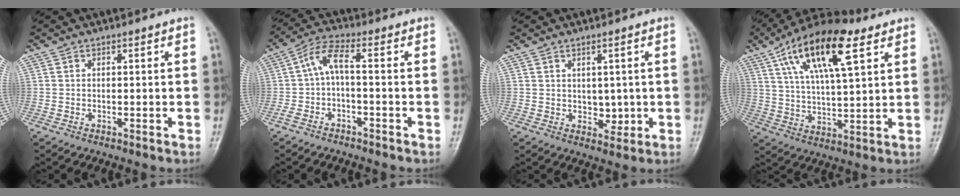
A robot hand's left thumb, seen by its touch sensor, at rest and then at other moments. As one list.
[{"total": 5.8, "force": [-0.8, 1.5, 5.5], "torque": [-0.123, 0.033, -0.020]}, {"total": 3.7, "force": [0.5, 2.3, 2.8], "torque": [-0.023, -0.009, 0.015]}, {"total": 17.9, "force": [8.7, 6.4, 14.3], "torque": [-0.236, -0.011, 0.151]}]